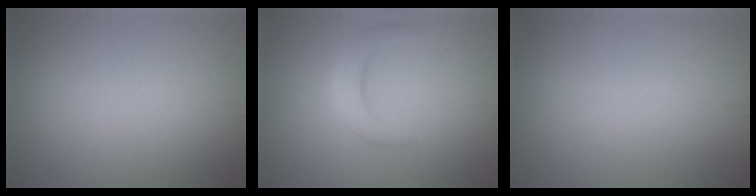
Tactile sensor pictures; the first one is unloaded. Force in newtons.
{"total": 2.9, "press": 2.9, "slide": 0.1}
{"total": 0.0}